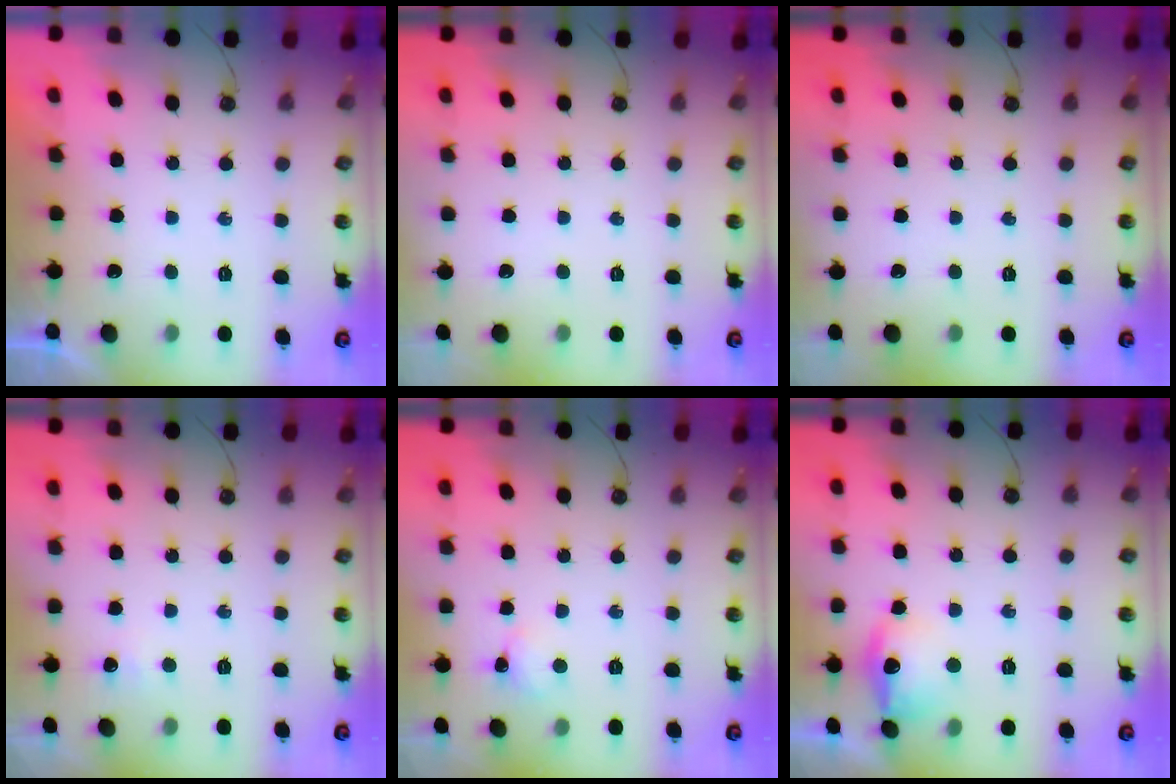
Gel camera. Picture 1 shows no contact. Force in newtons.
{"total": 0.0}
{"total": 0.0}
{"total": 3.7, "press": 3.7, "slide": 0.4}
{"total": 2.7, "press": 2.6, "slide": 0.7}
{"total": 12.8, "press": 12.8, "slide": 1.1}